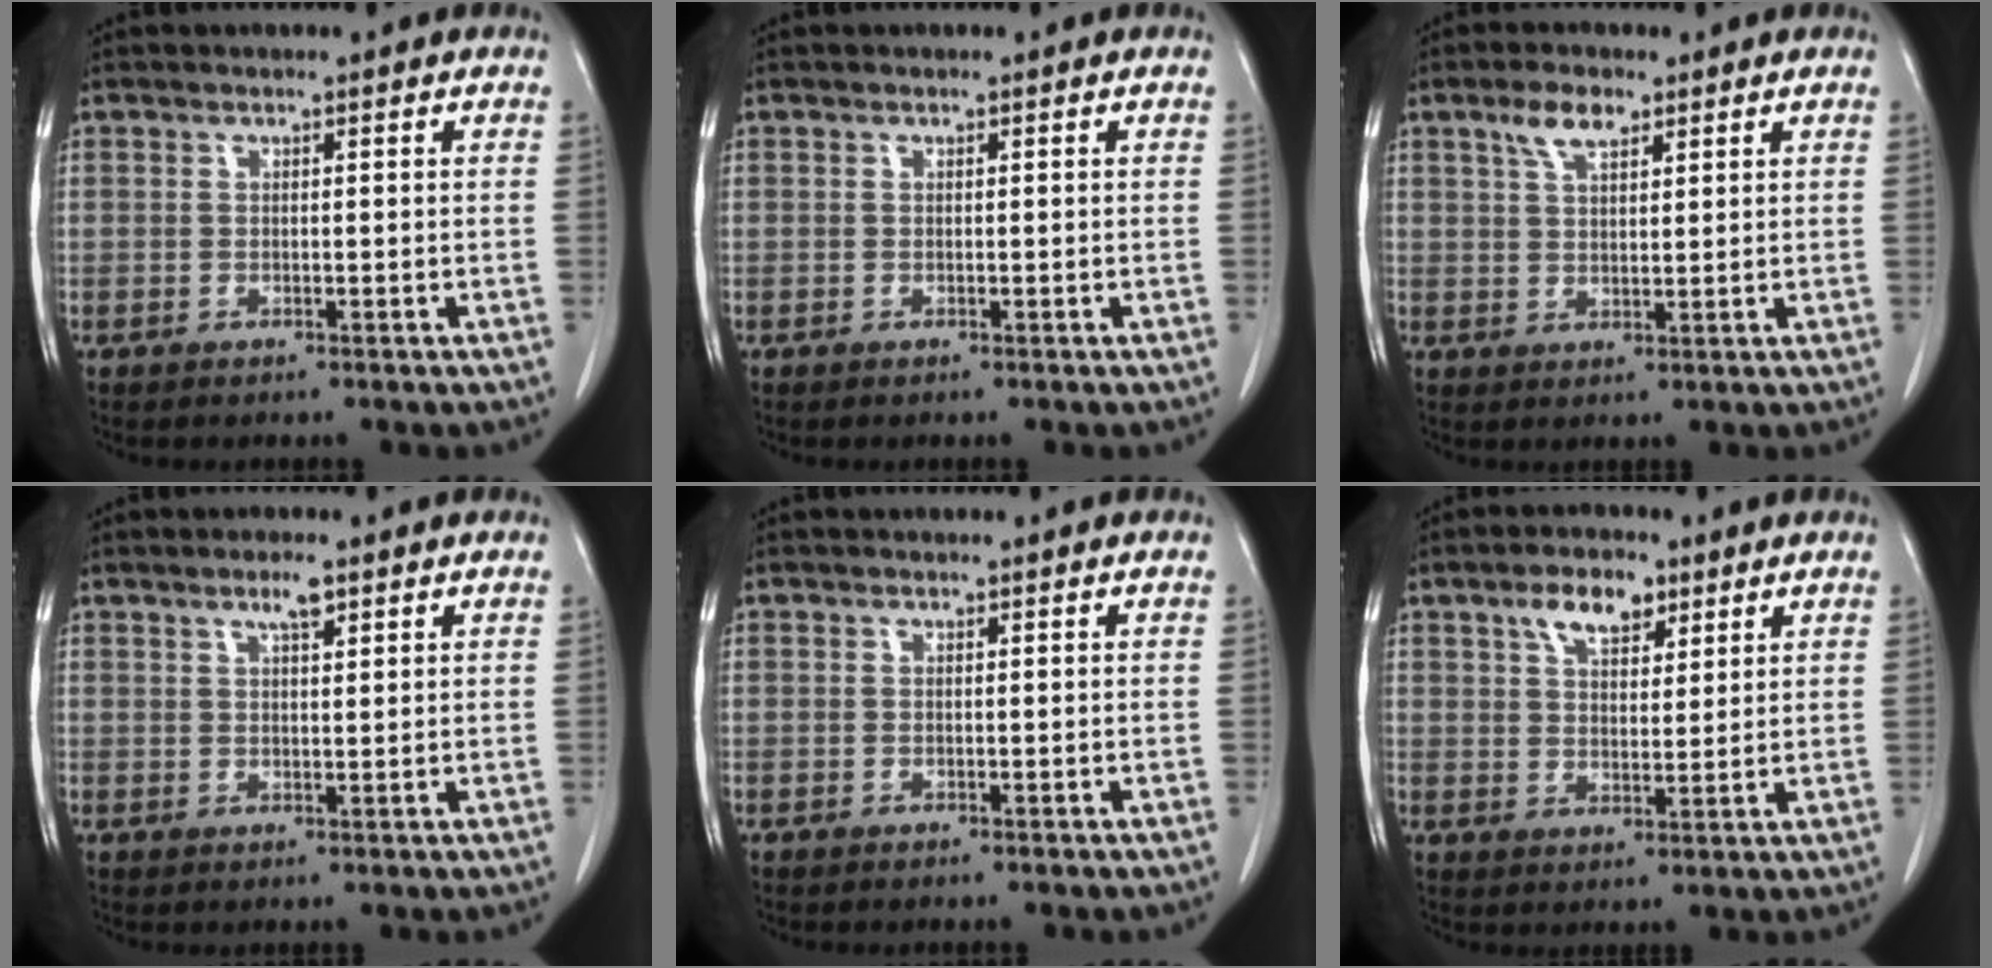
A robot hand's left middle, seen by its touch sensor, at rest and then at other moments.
{"total": 0.0}
{"total": 4.3, "force": [2.7, 1.8, 2.8], "torque": [-0.058, 0.009, 0.054]}
{"total": 2.7, "force": [1.7, 0.5, 2.0], "torque": [-0.038, 0.003, 0.030]}
{"total": 0.0}
{"total": 6.1, "force": [3.6, 3.1, 3.8], "torque": [-0.066, 0.012, 0.063]}